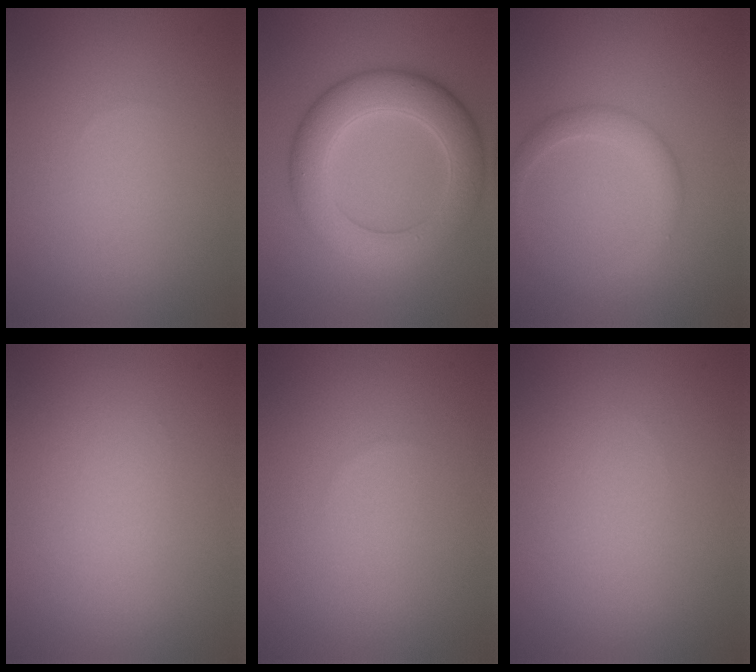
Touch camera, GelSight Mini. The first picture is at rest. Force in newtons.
{"total": 7.1, "press": 7.0, "slide": 0.1}
{"total": 2.2, "press": 2.2, "slide": 0.1}
{"total": 0.0}
{"total": 0.0}
{"total": 0.0}